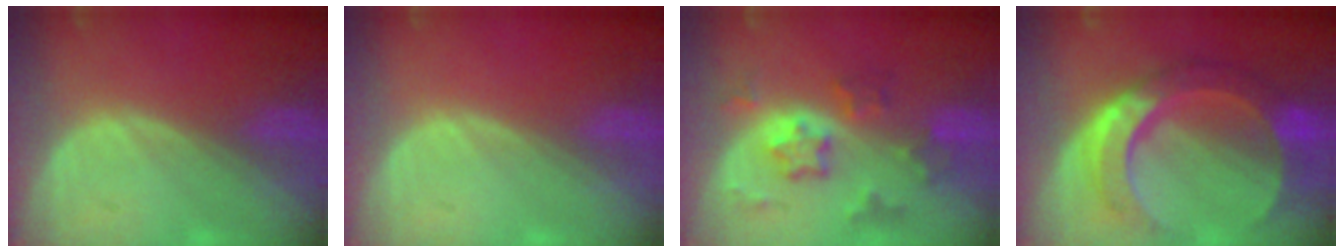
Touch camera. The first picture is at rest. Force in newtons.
{"total": 0.0}
{"total": 7.2, "press": 6.4, "slide": 3.2}
{"total": 11.0, "press": 11.0, "slide": 0.9}